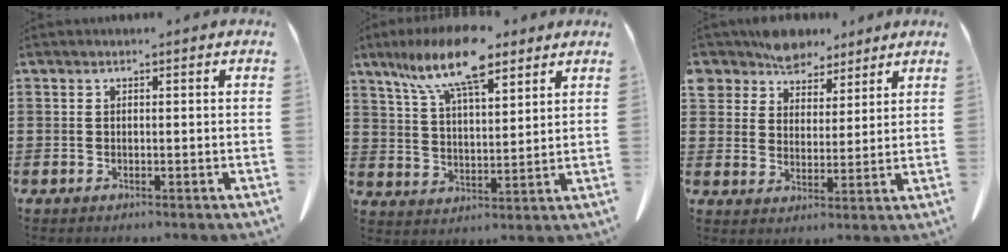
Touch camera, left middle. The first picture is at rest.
{"total": 12.7, "force": [8.9, 3.8, 8.3], "torque": [-0.162, -0.021, 0.158]}
{"total": 6.8, "force": [6.0, 3.1, 0.9], "torque": [-0.052, -0.020, 0.113]}